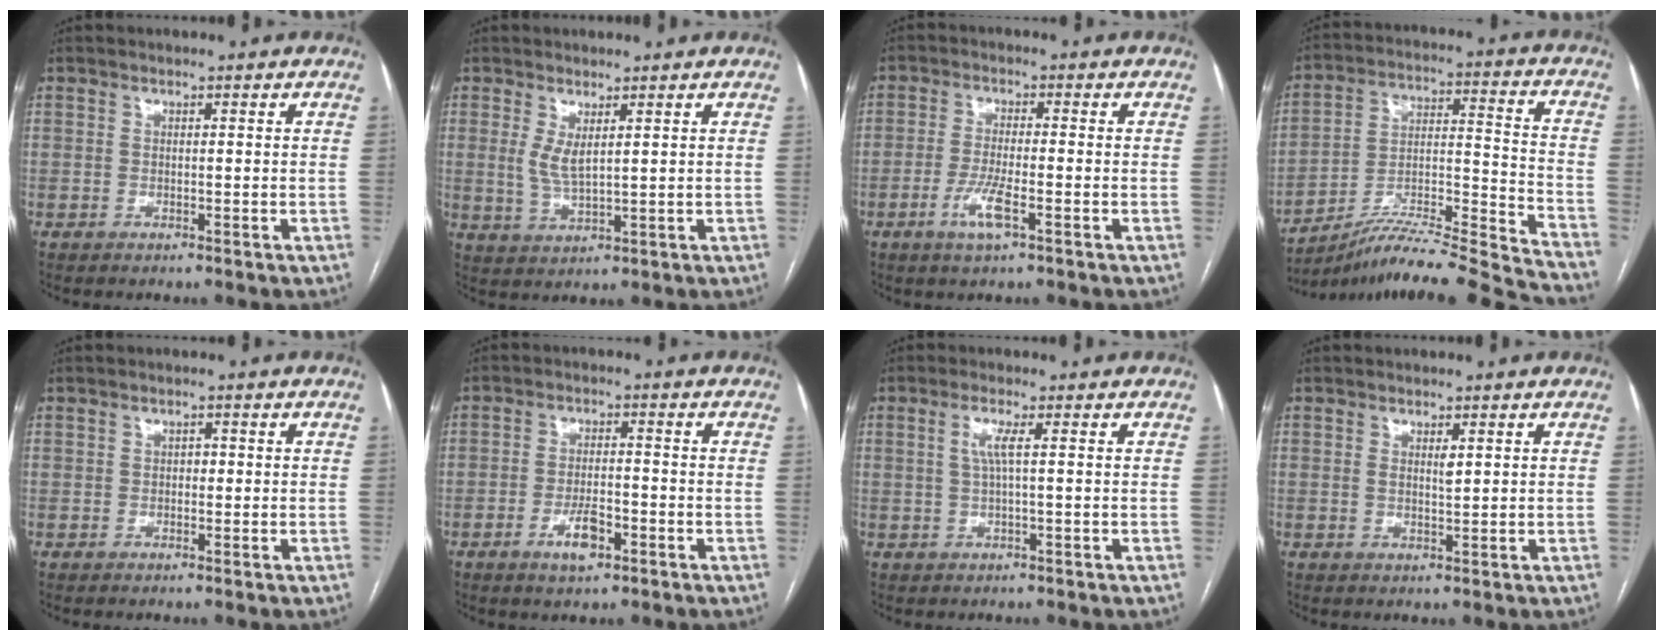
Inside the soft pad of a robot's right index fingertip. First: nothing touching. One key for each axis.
{"total": 3.5, "fx": 1.3, "fy": 0.9, "fz": 3.2, "tx": -0.070, "ty": -0.006, "tz": 0.035}
{"total": 5.0, "fx": -2.3, "fy": 0.6, "fz": 4.4, "tx": -0.091, "ty": -0.007, "tz": -0.044}
{"total": 24.2, "fx": -22.2, "fy": -2.0, "fz": 9.2, "tx": -0.122, "ty": -0.007, "tz": -0.347}
{"total": 0.9, "fx": -0.1, "fy": 0.7, "fz": 0.6, "tx": -0.007, "ty": 0.005, "tz": -0.005}
{"total": 4.9, "fx": -2.4, "fy": 1.6, "fz": 3.9, "tx": -0.074, "ty": 0.000, "tz": -0.038}
{"total": 2.5, "fx": 0.5, "fy": -0.1, "fz": 2.4, "tx": -0.054, "ty": 0.005, "tz": 0.009}
{"total": 1.5, "fx": 0.6, "fy": 0.3, "fz": 1.3, "tx": -0.024, "ty": -0.004, "tz": 0.011}